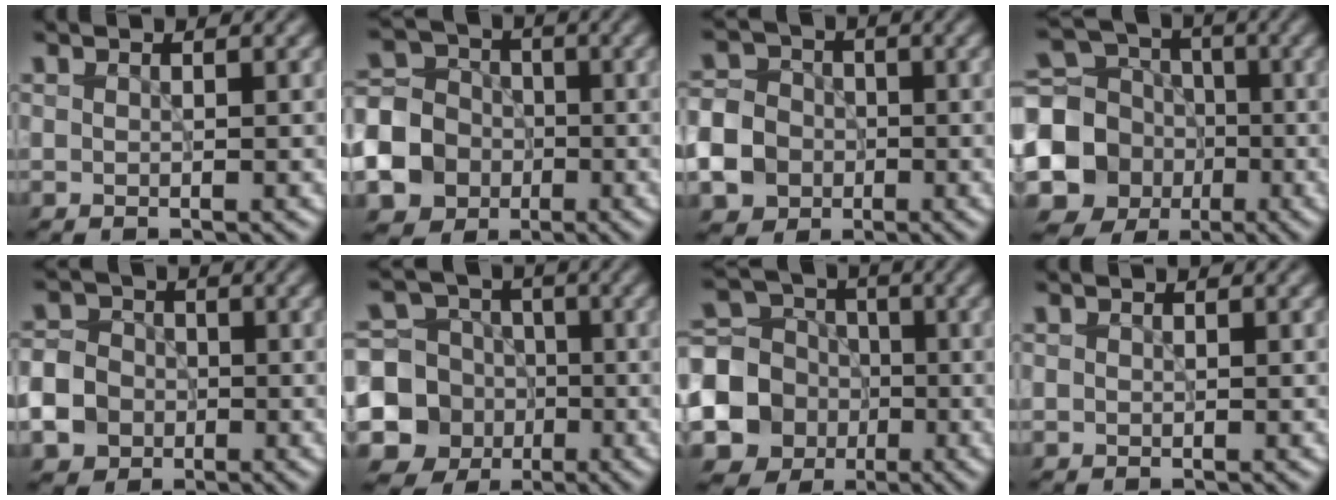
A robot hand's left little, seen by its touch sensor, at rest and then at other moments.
{"total": 12.6, "force": [-4.6, 11.3, 3.4], "torque": [-0.114, -0.032, -0.093]}
{"total": 11.3, "force": [-4.6, 9.8, 3.2], "torque": [-0.083, -0.033, -0.104]}
{"total": 12.3, "force": [-2.9, 11.1, 4.4], "torque": [-0.112, -0.029, -0.077]}
{"total": 9.6, "force": [-4.2, 8.2, 2.8], "torque": [-0.072, -0.027, -0.097]}
{"total": 12.3, "force": [-3.3, 11.3, 3.3], "torque": [-0.090, -0.024, -0.076]}
{"total": 10.7, "force": [-2.8, 9.7, 3.7], "torque": [-0.093, -0.021, -0.077]}
{"total": 0.0}